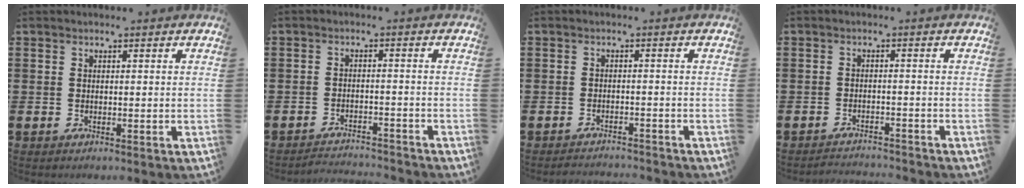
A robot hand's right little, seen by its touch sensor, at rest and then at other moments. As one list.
[{"total": 2.2, "force": [-2.2, -0.1, -0.2], "torque": [-0.003, 0.005, -0.049]}, {"total": 1.6, "force": [-1.6, 0.0, -0.1], "torque": [-0.003, 0.004, -0.034]}, {"total": 1.8, "force": [-1.8, -0.1, -0.2], "torque": [-0.002, 0.005, -0.040]}]